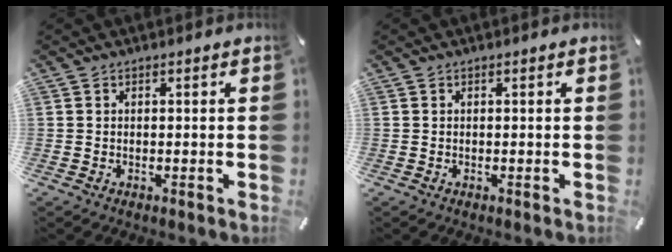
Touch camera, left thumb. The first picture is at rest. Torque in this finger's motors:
{"motor_torque": [-0.17, -0.16, 0.00, 0.00, 0.00]}